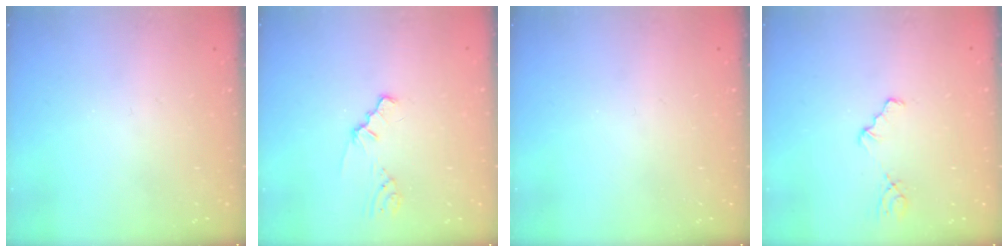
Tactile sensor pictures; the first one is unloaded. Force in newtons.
{"total": 0.9, "press": 0.8, "slide": 0.2}
{"total": 0.0}
{"total": 2.2, "press": 2.2, "slide": 0.2}